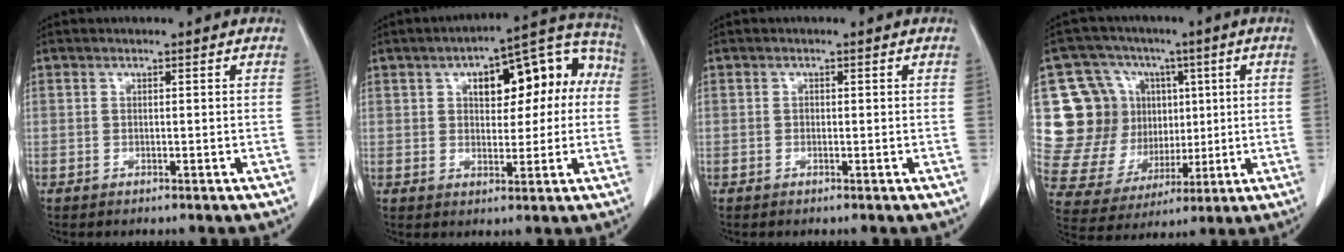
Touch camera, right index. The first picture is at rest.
{"total": 14.4, "force": [3.1, 6.5, 12.4], "torque": [-0.154, 0.055, 0.043]}
{"total": 0.0}
{"total": 17.0, "force": [4.0, 14.2, 8.4], "torque": [-0.167, 0.058, 0.101]}